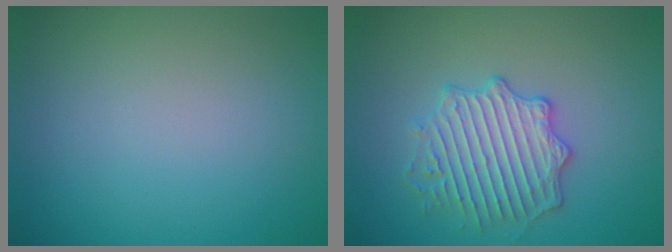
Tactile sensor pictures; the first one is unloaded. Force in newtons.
{"total": 4.0, "press": 4.0, "slide": 0.5}